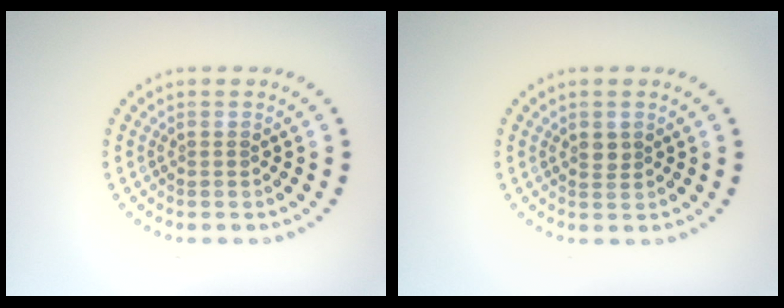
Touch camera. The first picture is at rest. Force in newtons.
{"total": 1.2, "press": 1.0, "slide": 0.5}